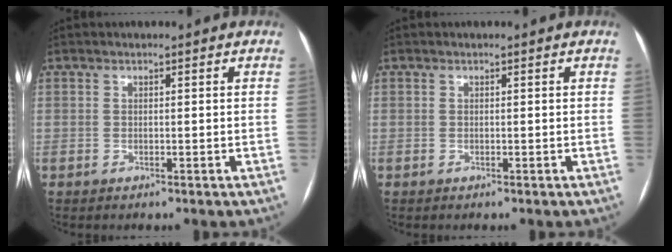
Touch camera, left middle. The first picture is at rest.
{"total": 0.0}